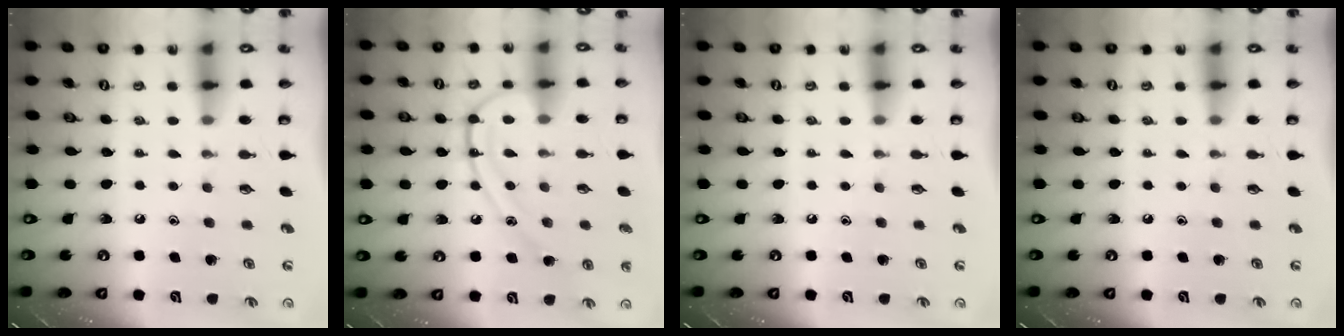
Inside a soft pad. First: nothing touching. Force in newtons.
{"total": 12.0, "press": 12.0, "slide": 0.7}
{"total": 0.0}
{"total": 0.0}